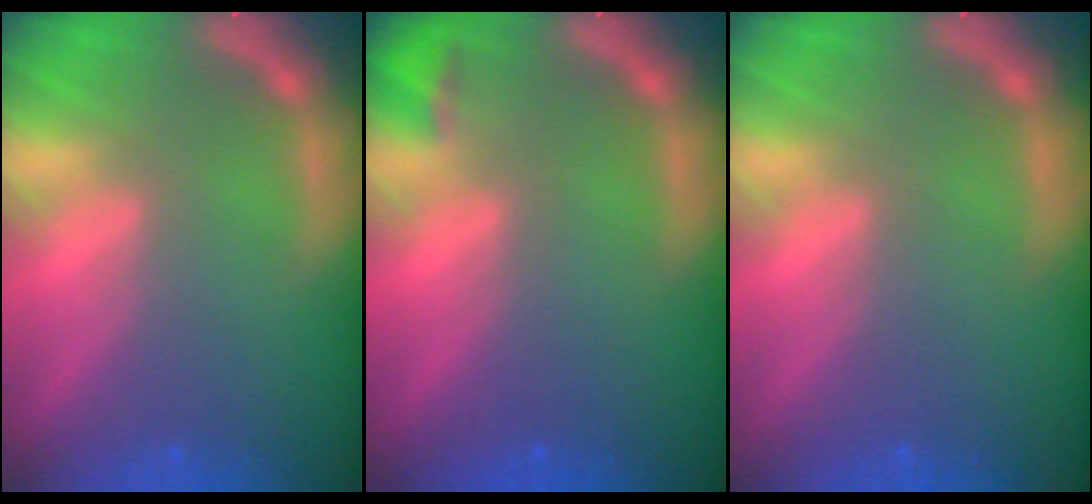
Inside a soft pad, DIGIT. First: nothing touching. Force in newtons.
{"total": 1.4}
{"total": 0.0}